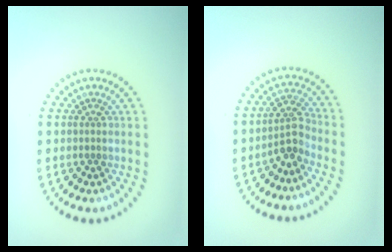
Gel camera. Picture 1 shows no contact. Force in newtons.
{"total": 2.6, "press": 2.0, "slide": 1.7}